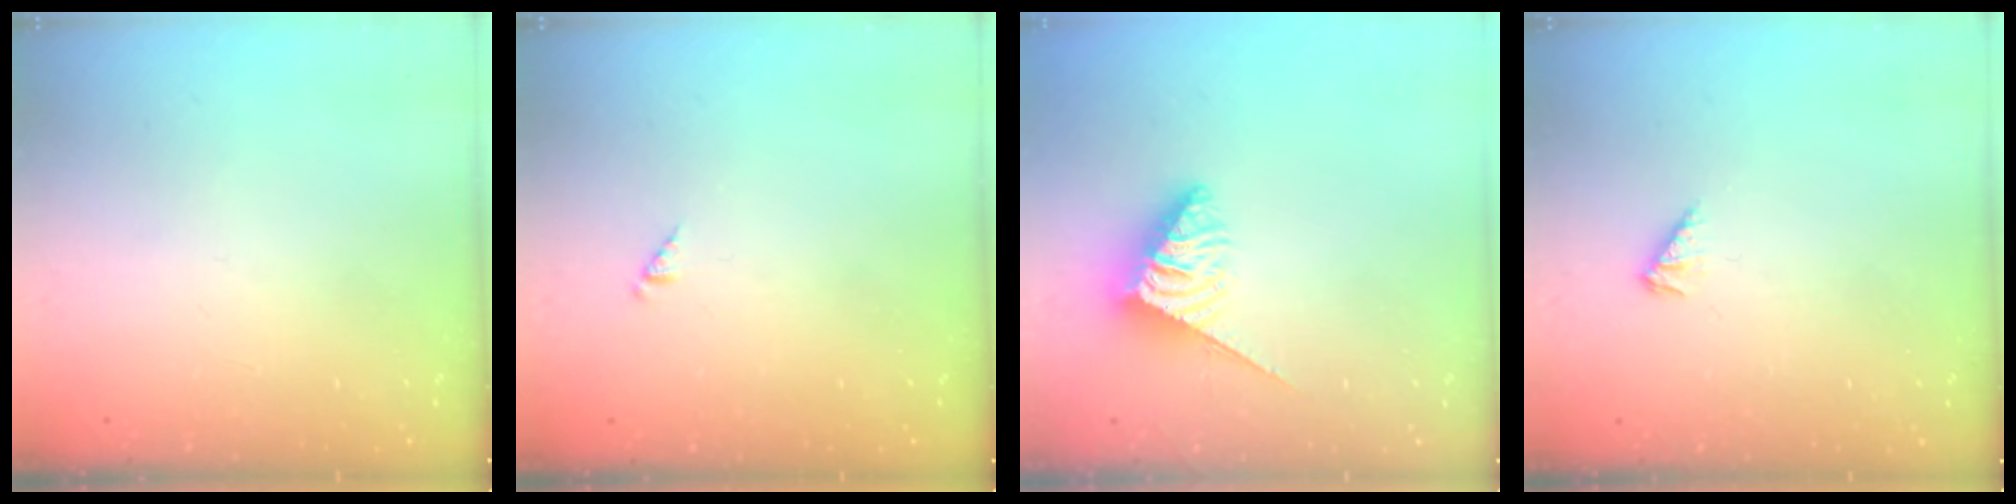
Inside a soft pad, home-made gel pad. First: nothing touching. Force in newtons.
{"total": 0.8, "press": 0.8, "slide": 0.2}
{"total": 4.5, "press": 4.5, "slide": 0.2}
{"total": 2.7, "press": 2.6, "slide": 0.4}